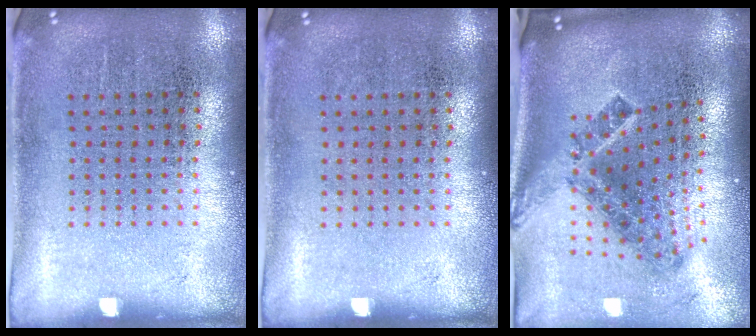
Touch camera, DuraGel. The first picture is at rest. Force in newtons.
{"total": 0.0}
{"total": 2.2, "press": 1.4, "slide": 1.7}